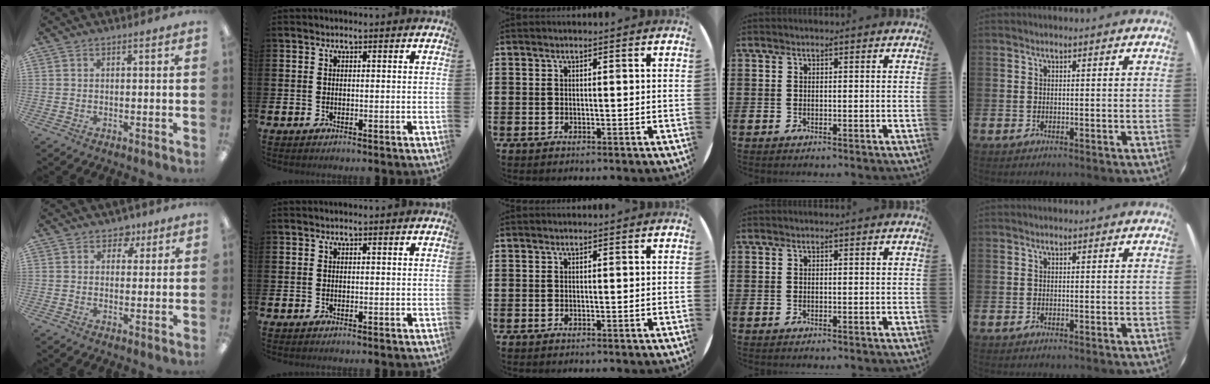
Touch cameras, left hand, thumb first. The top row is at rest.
{"thumb": {"total": 4.4, "force": [2.6, 3.2, 1.5], "torque": [-0.014, -0.007, 0.045]}}